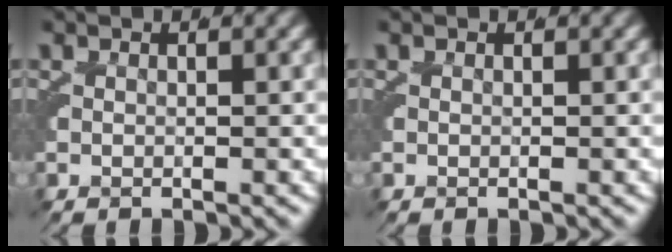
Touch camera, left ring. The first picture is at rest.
{"total": 0.0}